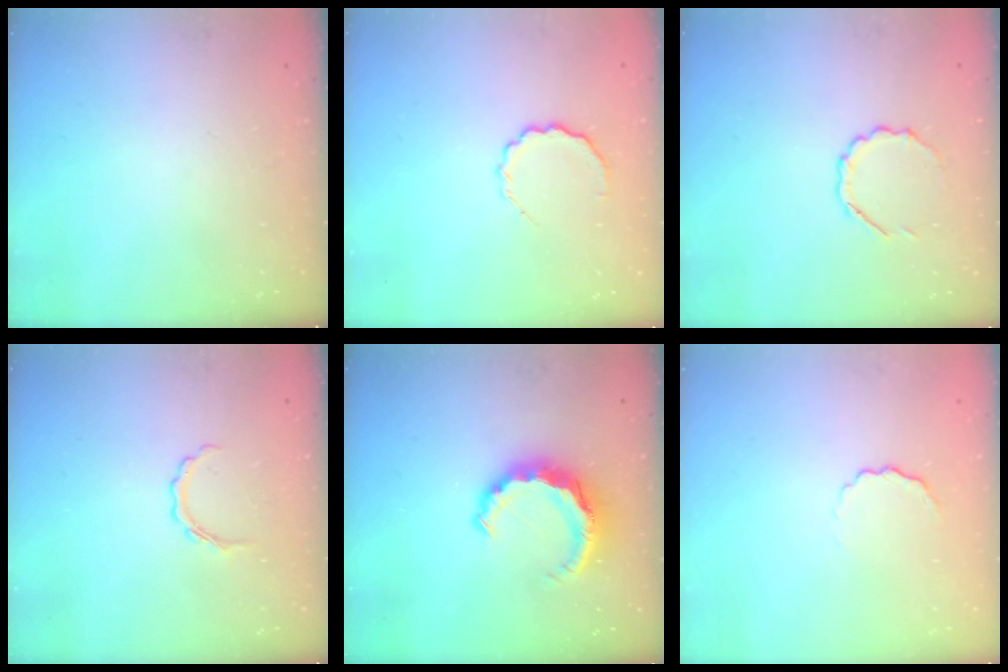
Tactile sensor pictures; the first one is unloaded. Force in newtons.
{"total": 6.1, "press": 6.0, "slide": 1.1}
{"total": 4.5, "press": 4.3, "slide": 1.4}
{"total": 4.4, "press": 4.4, "slide": 0.7}
{"total": 8.6, "press": 8.5, "slide": 1.1}
{"total": 3.4, "press": 3.4, "slide": 0.7}